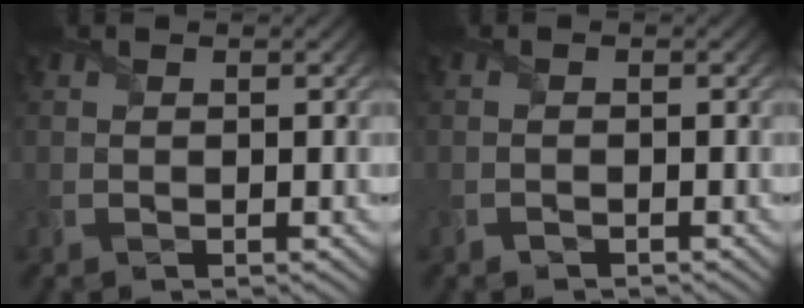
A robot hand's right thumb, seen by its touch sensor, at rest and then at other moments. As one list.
[{"total": 0.7, "force": [-0.7, 0.1, -0.1], "torque": [0.002, -0.001, -0.015]}]